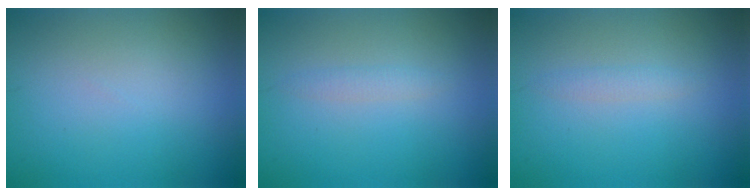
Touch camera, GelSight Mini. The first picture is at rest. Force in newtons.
{"total": 1.0, "press": 1.0, "slide": 0.1}
{"total": 1.0, "press": 1.0, "slide": 0.1}